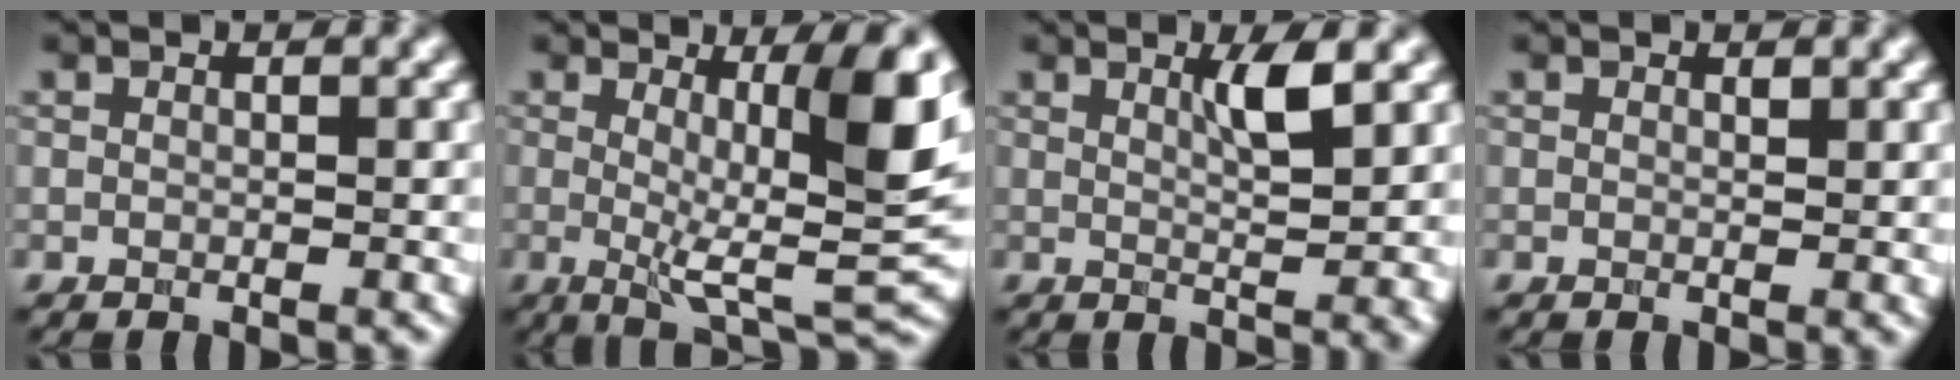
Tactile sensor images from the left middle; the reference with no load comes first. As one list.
[{"total": 9.9, "force": [1.6, 2.6, 9.5], "torque": [-0.135, -0.018, 0.031]}, {"total": 3.9, "force": [1.4, 0.7, 3.6], "torque": [-0.057, -0.007, 0.025]}, {"total": 0.5, "force": [0.3, 0.1, 0.4], "torque": [-0.005, -0.004, 0.005]}]